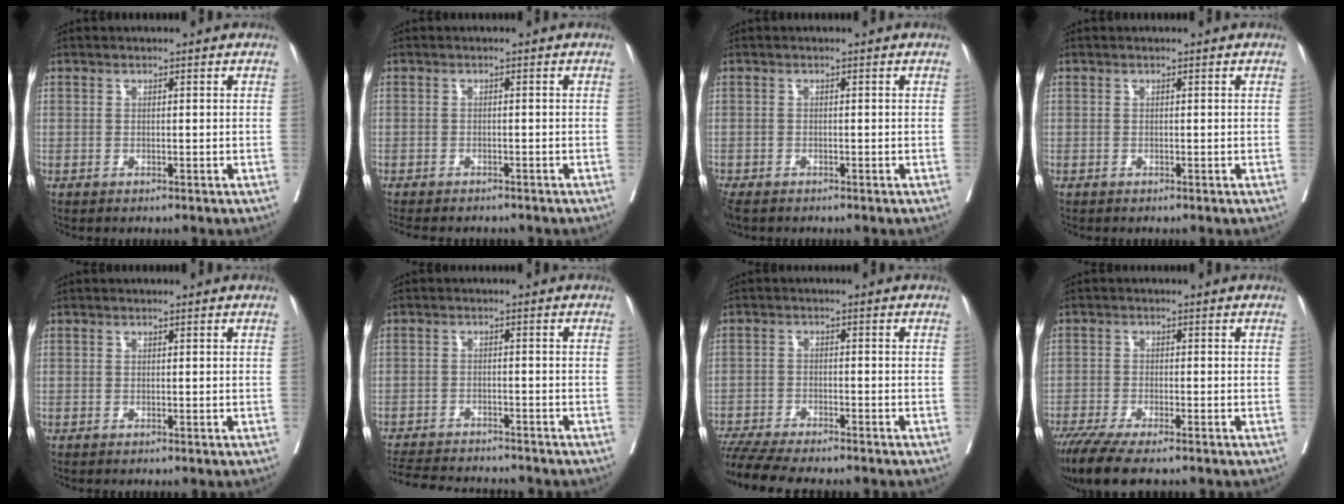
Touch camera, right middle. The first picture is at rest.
{"total": 8.4, "force": [-7.4, 2.3, 3.3], "torque": [-0.052, -0.006, -0.095]}
{"total": 3.2, "force": [-2.6, 1.3, 1.4], "torque": [-0.033, -0.010, -0.046]}
{"total": 0.0}
{"total": 0.0}
{"total": 12.7, "force": [-11.7, 2.2, 4.3], "torque": [-0.087, -0.010, -0.165]}
{"total": 12.1, "force": [-10.8, 1.4, 5.3], "torque": [-0.082, -0.013, -0.164]}
{"total": 8.9, "force": [-7.1, 1.4, 5.3], "torque": [-0.086, -0.020, -0.118]}